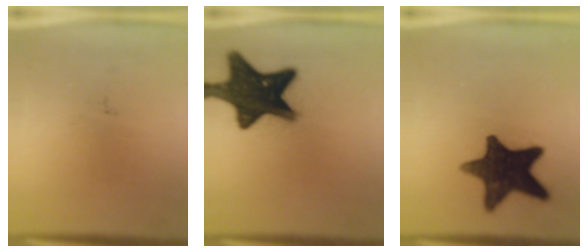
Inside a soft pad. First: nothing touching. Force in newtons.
{"total": 17.7}
{"total": 15.5}